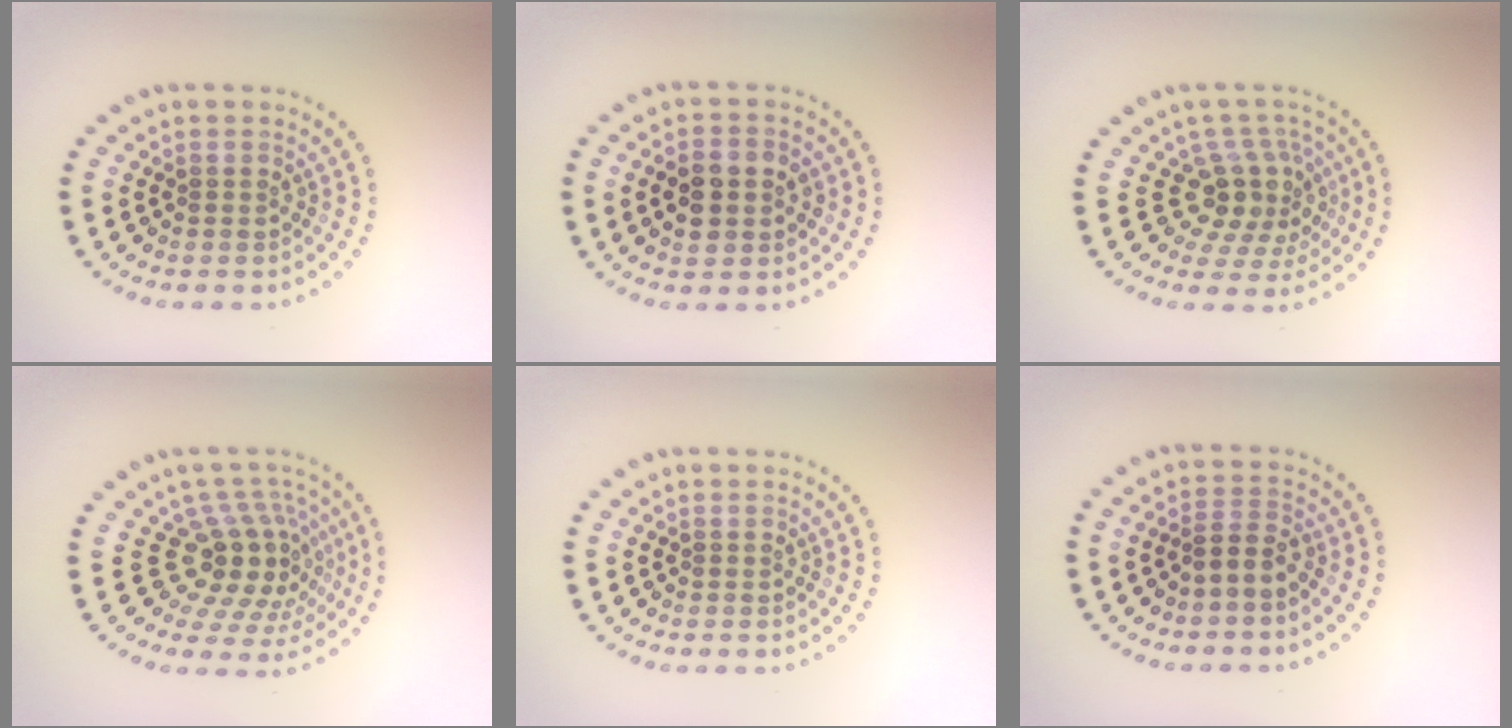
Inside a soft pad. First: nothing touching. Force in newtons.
{"total": 4.0, "press": 4.0, "slide": 0.2}
{"total": 4.3, "press": 3.2, "slide": 2.8}
{"total": 5.3, "press": 3.9, "slide": 3.7}
{"total": 0.0}
{"total": 1.8, "press": 1.5, "slide": 1.0}